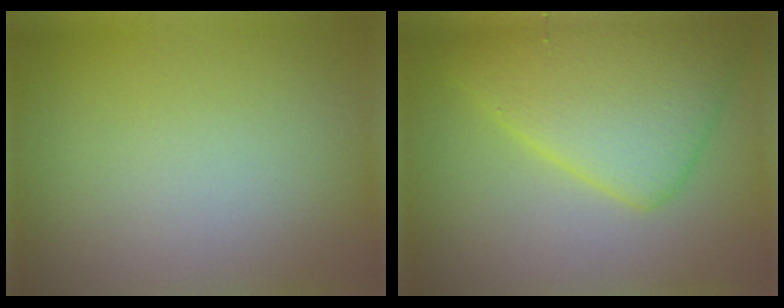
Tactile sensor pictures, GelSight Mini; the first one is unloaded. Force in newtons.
{"total": 7.2, "press": 7.2, "slide": 0.3}